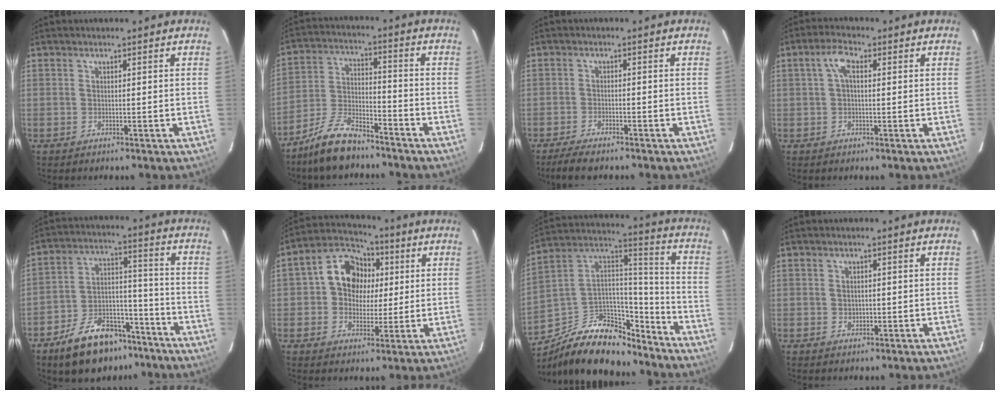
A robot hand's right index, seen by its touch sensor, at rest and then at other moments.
{"total": 10.8, "force": [-8.8, 3.5, 5.3], "torque": [-0.121, 0.006, -0.167]}
{"total": 4.8, "force": [-4.1, 0.9, 2.3], "torque": [-0.064, -0.015, -0.075]}
{"total": 3.2, "force": [0.9, 1.3, 2.8], "torque": [-0.056, 0.011, 0.017]}
{"total": 16.7, "force": [-11.6, 8.8, 8.1], "torque": [-0.158, 0.029, -0.173]}
{"total": 9.6, "force": [1.3, 8.4, 4.4], "torque": [-0.094, 0.031, 0.018]}
{"total": 22.6, "force": [-16.1, 11.2, 11.2], "torque": [-0.227, 0.047, -0.248]}
{"total": 1.5, "force": [0.0, 1.3, 0.6], "torque": [-0.007, 0.001, 0.003]}